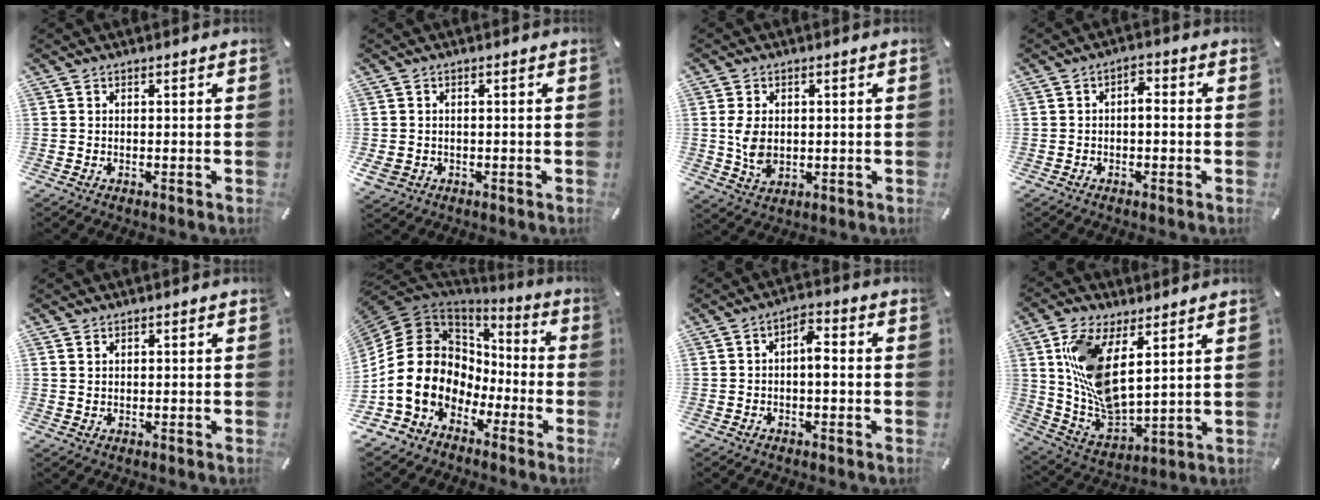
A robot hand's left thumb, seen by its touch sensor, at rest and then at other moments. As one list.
[{"total": 2.1, "force": [-0.5, 1.8, 1.0], "torque": [-0.028, 0.000, -0.012]}, {"total": 6.8, "force": [0.2, 5.1, 4.6], "torque": [-0.106, -0.003, 0.003]}, {"total": 2.8, "force": [-0.5, 1.6, 2.3], "torque": [-0.037, 0.007, -0.014]}, {"total": 1.1, "force": [0.5, 0.8, 0.6], "torque": [-0.013, 0.002, 0.009]}, {"total": 16.9, "force": [-3.9, 14.4, 7.9], "torque": [-0.185, 0.006, -0.062]}, {"total": 4.4, "force": [-0.5, 2.1, 3.8], "torque": [-0.063, 0.013, -0.013]}, {"total": 14.1, "force": [6.0, 6.8, 10.8], "torque": [-0.242, -0.036, 0.113]}]